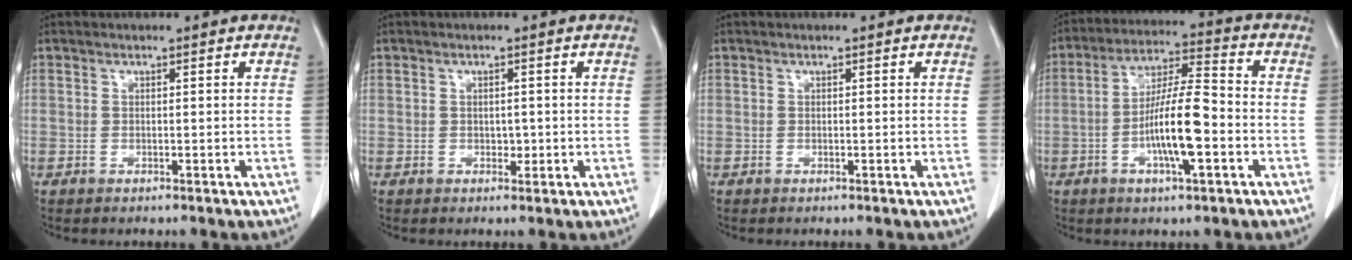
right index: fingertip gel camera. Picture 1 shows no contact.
{"total": 1.4, "force": [-0.1, 0.9, 1.0], "torque": [-0.013, 0.000, 0.001]}
{"total": 0.0}
{"total": 11.2, "force": [-3.0, 1.6, 10.7], "torque": [-0.199, 0.005, -0.057]}